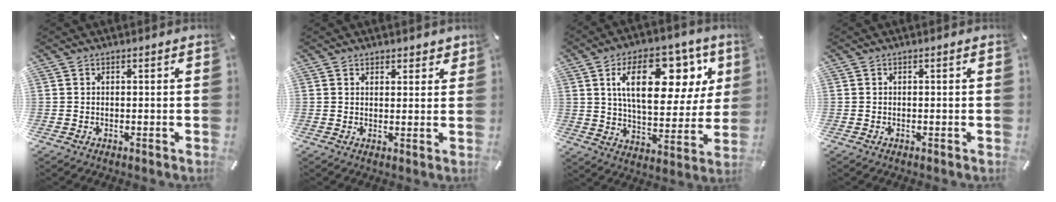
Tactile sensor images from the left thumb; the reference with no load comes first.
{"total": 2.3, "force": [1.7, 1.5, 0.2], "torque": [0.009, -0.007, 0.029]}
{"total": 20.6, "force": [8.6, 10.9, 15.3], "torque": [-0.235, -0.015, 0.137]}
{"total": 0.0}